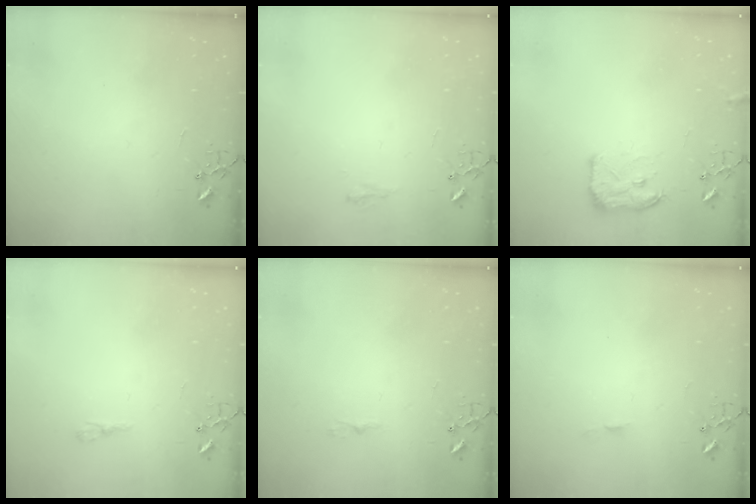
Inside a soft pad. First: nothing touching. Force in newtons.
{"total": 7.9, "press": 7.8, "slide": 1.0}
{"total": 10.8, "press": 10.8, "slide": 0.5}
{"total": 5.2, "press": 5.1, "slide": 0.5}
{"total": 3.5, "press": 3.4, "slide": 0.4}
{"total": 3.5, "press": 3.5, "slide": 0.5}